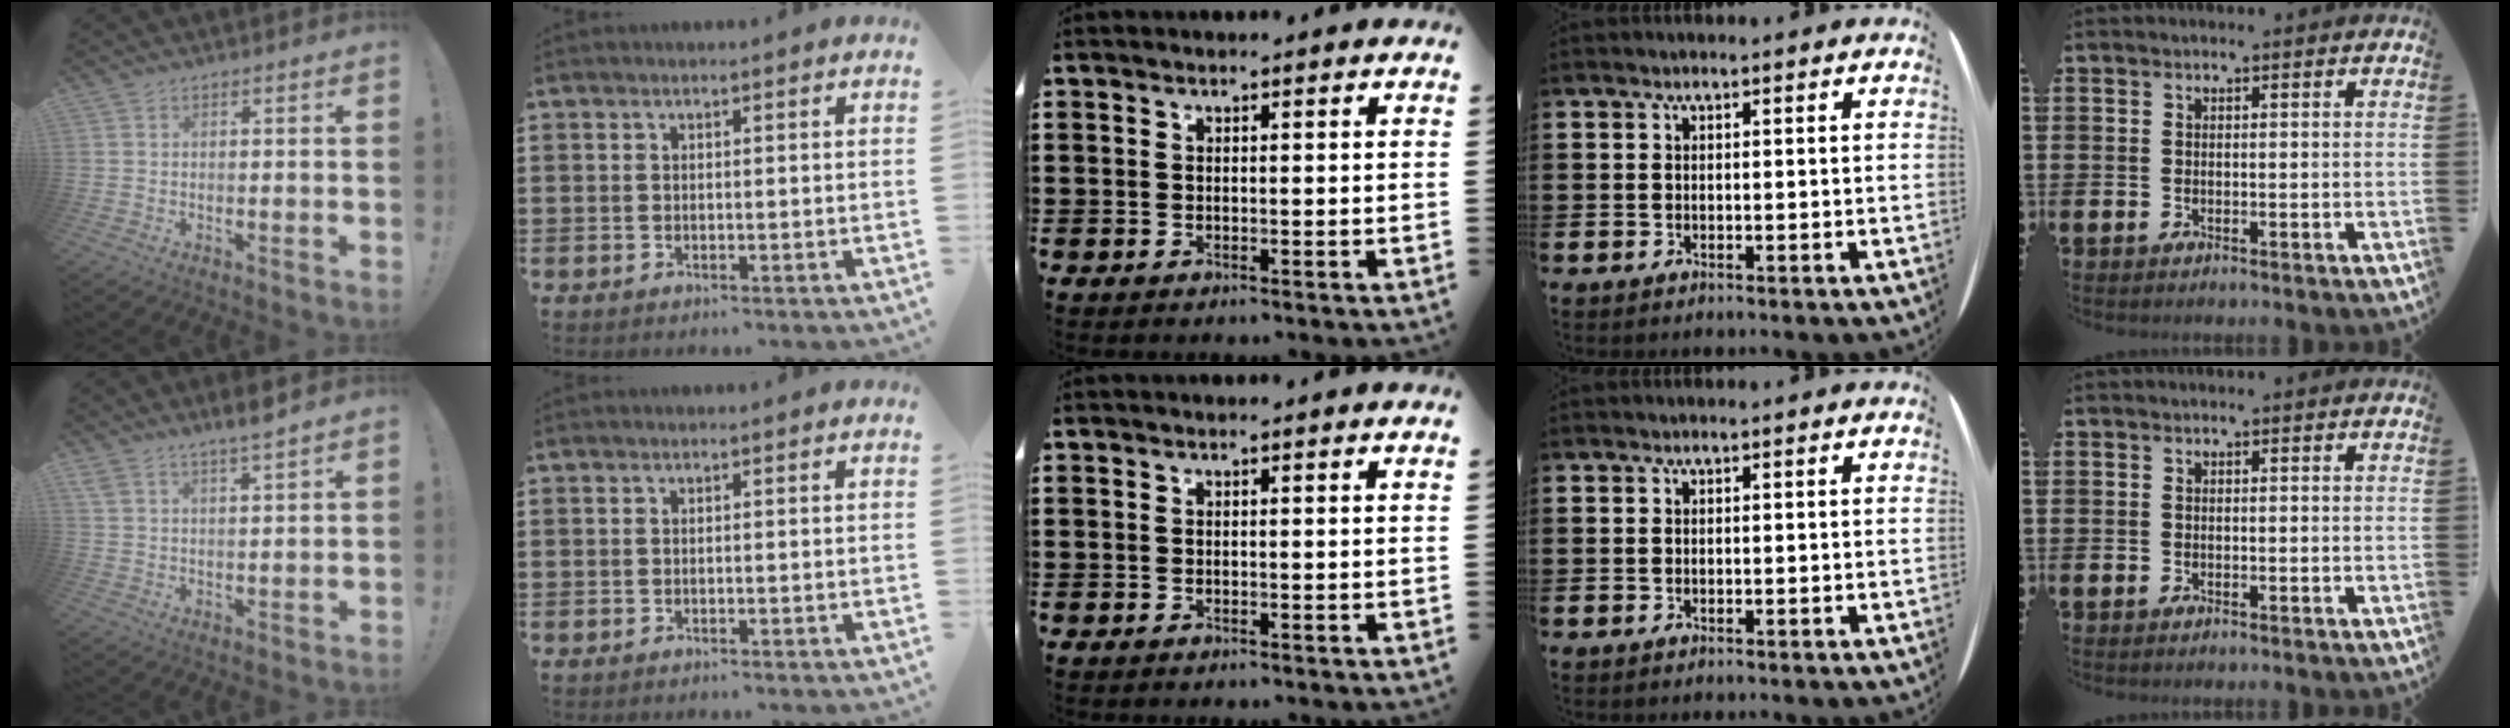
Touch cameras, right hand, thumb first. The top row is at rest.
{"thumb": {"total": 5.3, "force": [4.7, 0.3, 2.3], "torque": [-0.044, -0.027, 0.085]}}